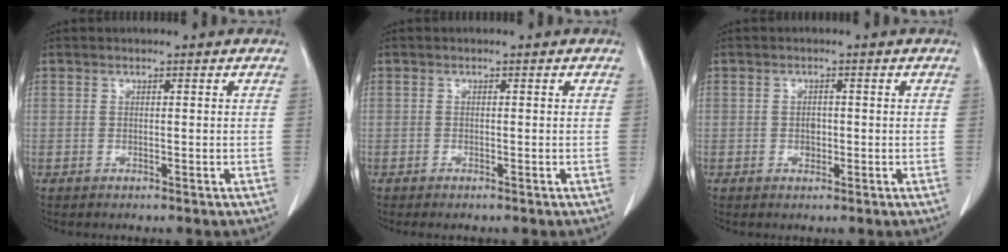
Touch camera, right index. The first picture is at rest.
{"total": 0.6, "force": [-0.5, 0.0, 0.2], "torque": [-0.010, -0.002, -0.009]}
{"total": 1.5, "force": [-0.2, 1.1, 1.0], "torque": [-0.014, 0.003, -0.002]}